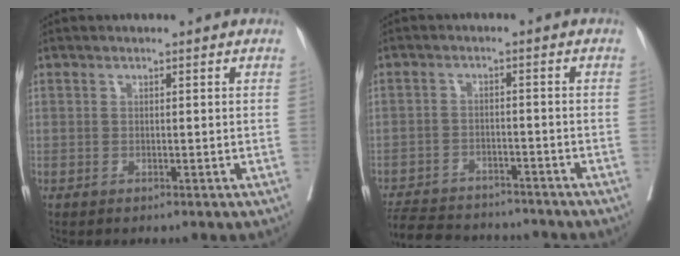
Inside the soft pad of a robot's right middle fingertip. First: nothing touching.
{"total": 12.5, "force": [-11.6, 3.1, 3.7], "torque": [-0.078, 0.001, -0.165]}